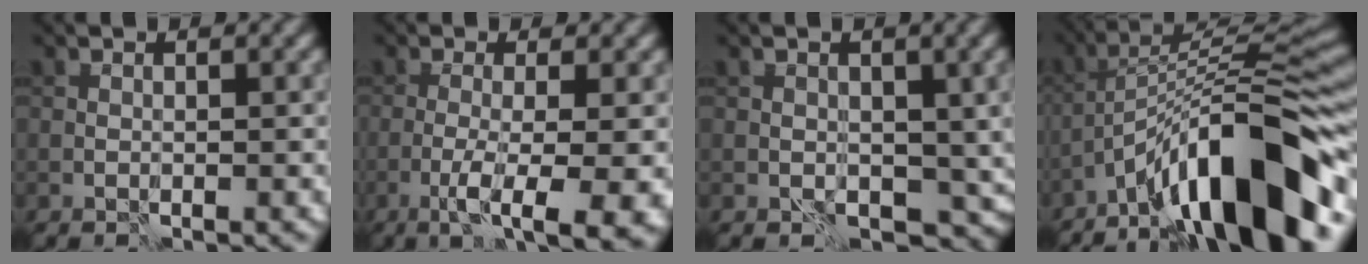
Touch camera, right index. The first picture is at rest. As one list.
[{"total": 8.1, "force": [-3.7, 2.2, 6.9], "torque": [-0.097, -0.009, -0.056]}, {"total": 5.3, "force": [-1.5, 3.9, 3.3], "torque": [-0.041, -0.013, -0.003]}, {"total": 13.1, "force": [-7.9, 3.0, 10.0], "torque": [-0.144, 0.028, -0.134]}]